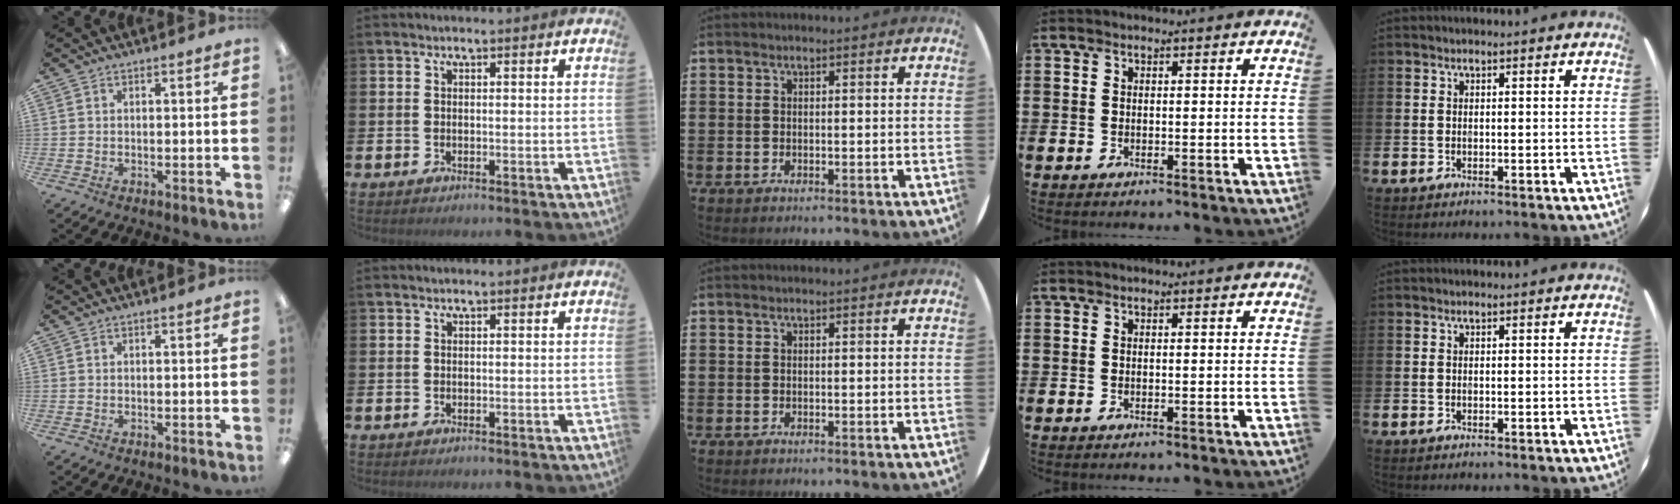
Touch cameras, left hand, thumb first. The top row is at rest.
{}